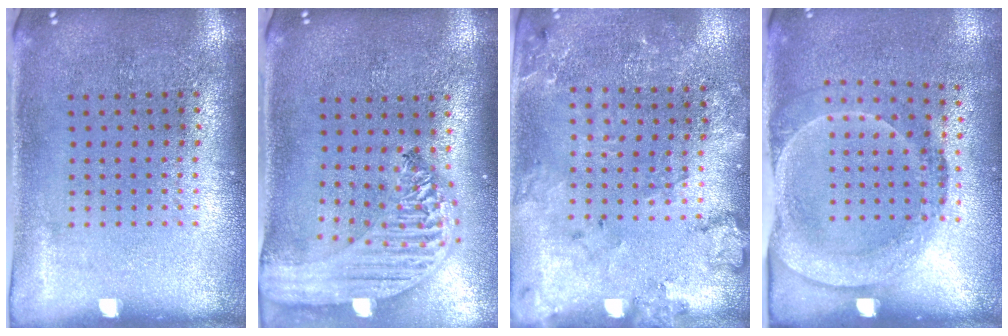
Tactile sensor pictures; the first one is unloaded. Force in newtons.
{"total": 2.5, "press": 2.1, "slide": 1.3}
{"total": 1.8, "press": 1.8, "slide": 0.3}
{"total": 1.6, "press": 1.2, "slide": 1.1}